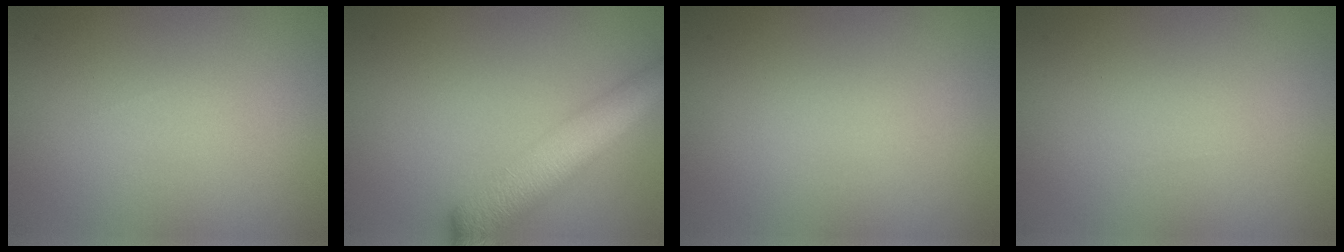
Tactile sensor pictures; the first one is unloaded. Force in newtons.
{"total": 7.0, "press": 7.0, "slide": 0.2}
{"total": 0.0}
{"total": 0.0}